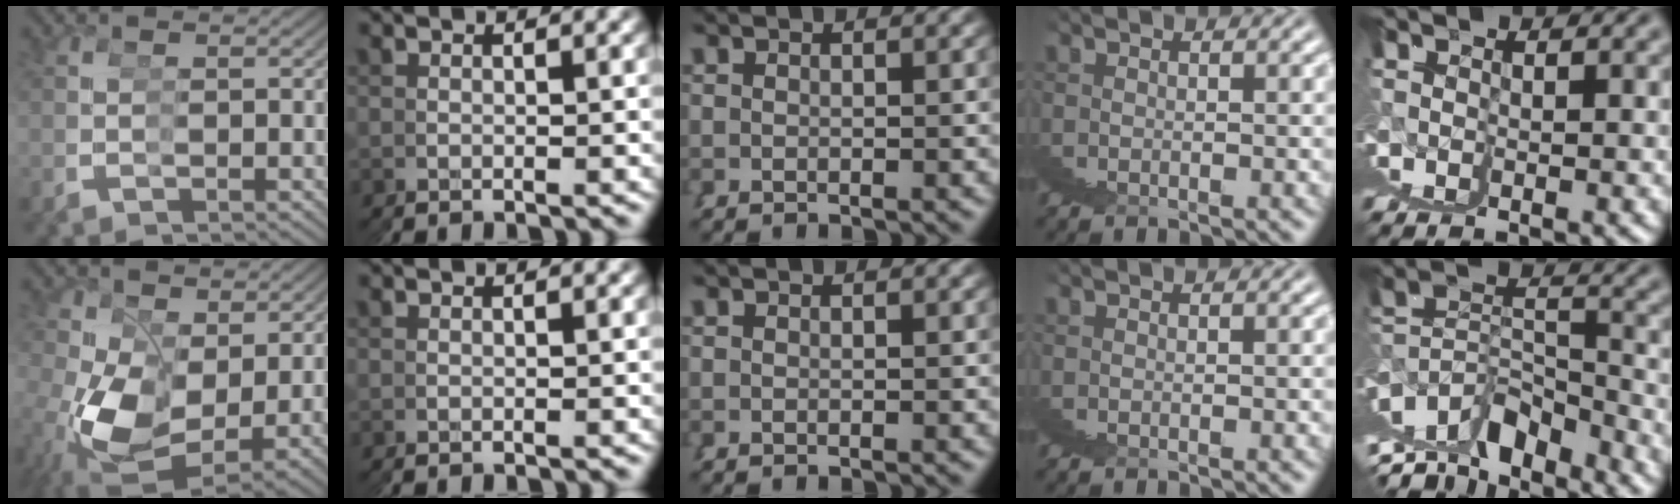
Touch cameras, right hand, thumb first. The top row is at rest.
{"thumb": {"total": 8.1, "force": [-0.1, 5.6, 5.9], "torque": [-0.126, -0.029, 0.015]}, "little": {"total": 5.0, "force": [0.5, -0.3, 5.0], "torque": [-0.051, 0.028, 0.017]}}